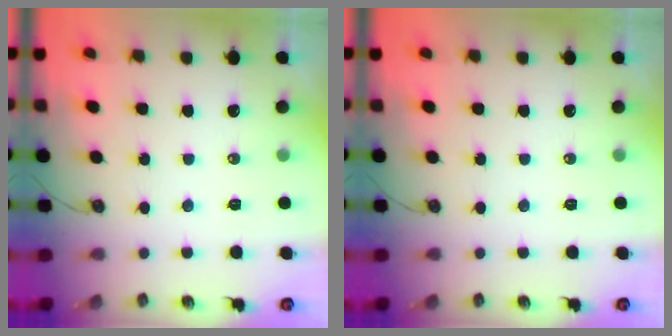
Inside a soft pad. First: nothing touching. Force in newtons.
{"total": 0.0}